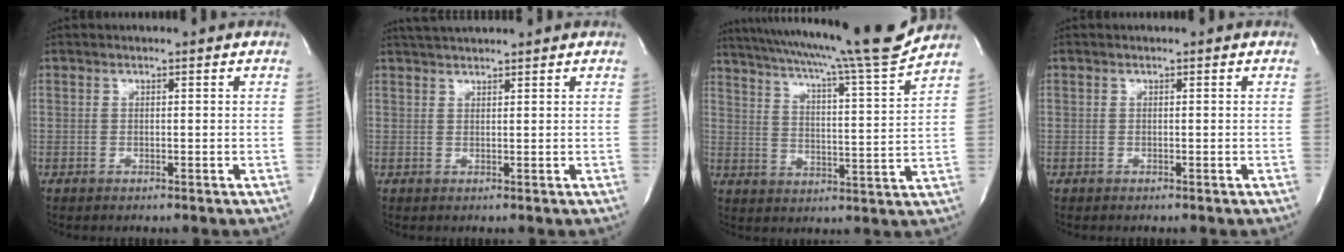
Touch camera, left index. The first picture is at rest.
{"total": 4.1, "force": [3.8, -0.2, 1.4], "torque": [-0.026, 0.028, 0.070]}
{"total": 19.7, "force": [17.5, -1.7, 9.0], "torque": [-0.157, -0.040, 0.250]}
{"total": 0.0}